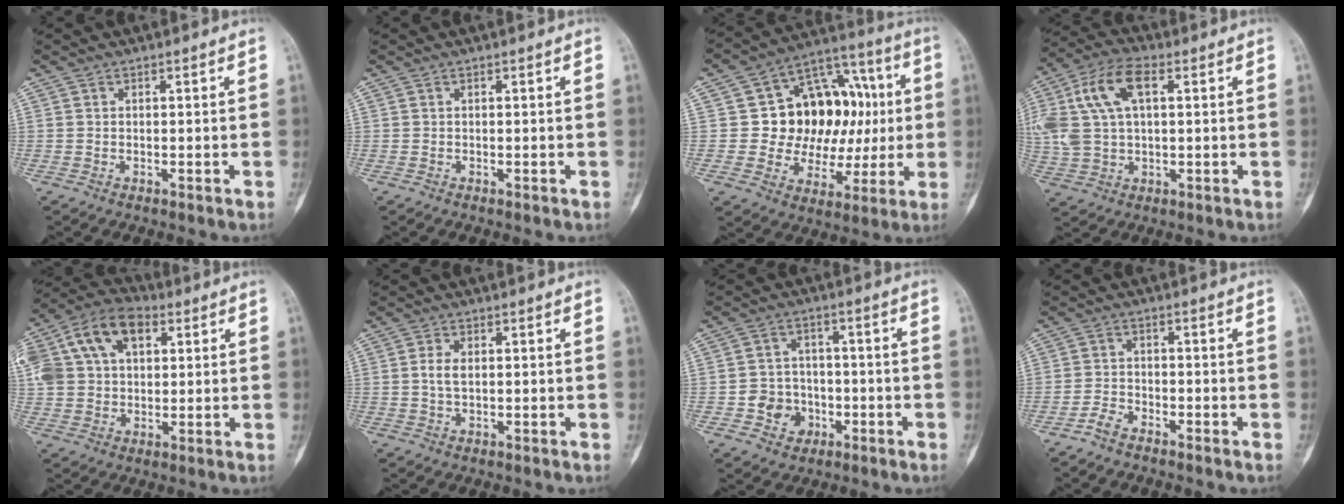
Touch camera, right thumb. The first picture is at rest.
{"total": 0.0}
{"total": 20.3, "force": [2.0, 15.0, 13.5], "torque": [-0.125, 0.035, 0.041]}
{"total": 14.2, "force": [3.6, 7.9, 11.2], "torque": [-0.242, 0.024, 0.069]}
{"total": 19.2, "force": [6.4, 12.9, 12.7], "torque": [-0.257, 0.036, 0.108]}
{"total": 2.7, "force": [0.3, 1.4, 2.2], "torque": [-0.050, 0.002, 0.006]}
{"total": 6.5, "force": [-2.2, 5.8, 2.2], "torque": [-0.004, 0.018, -0.034]}
{"total": 2.7, "force": [-2.2, 0.9, 1.1], "torque": [-0.028, 0.014, -0.046]}